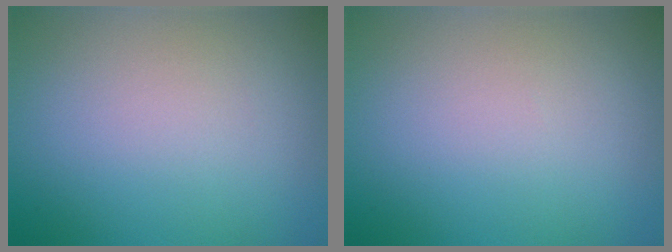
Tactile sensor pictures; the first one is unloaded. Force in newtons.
{"total": 0.0}